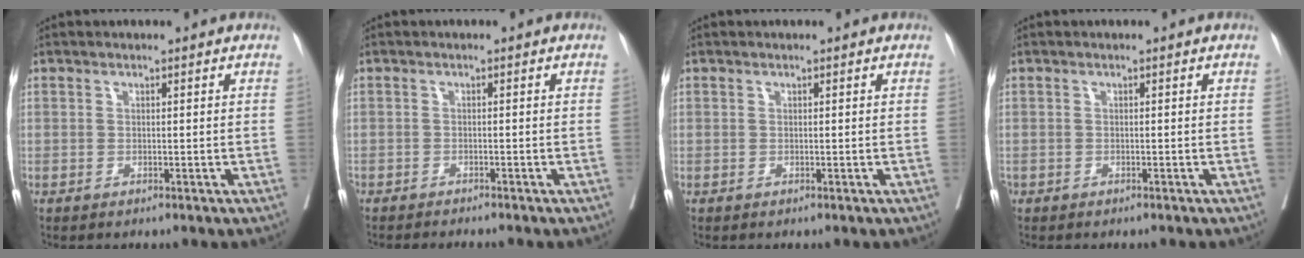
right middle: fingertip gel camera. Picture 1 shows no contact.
{"total": 4.9, "force": [-4.5, 0.2, 1.9], "torque": [-0.016, -0.009, -0.066]}
{"total": 0.0}
{"total": 0.9, "force": [-0.8, 0.3, 0.2], "torque": [-0.008, -0.001, -0.016]}